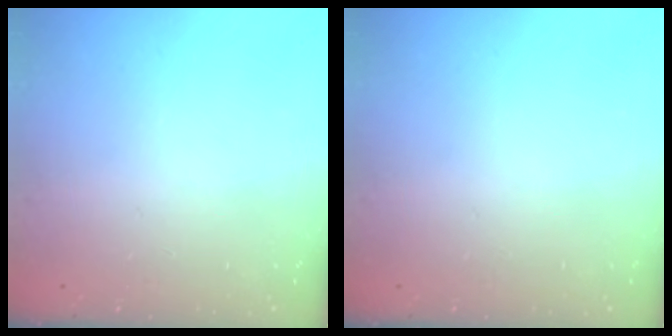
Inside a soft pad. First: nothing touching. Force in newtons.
{"total": 0.0}